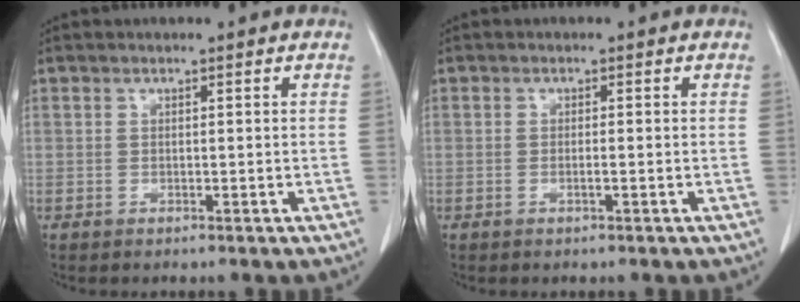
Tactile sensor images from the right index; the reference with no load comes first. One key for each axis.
{"total": 0.8, "fx": -0.4, "fy": 0.0, "fz": 0.7, "tx": -0.016, "ty": 0.000, "tz": -0.006}